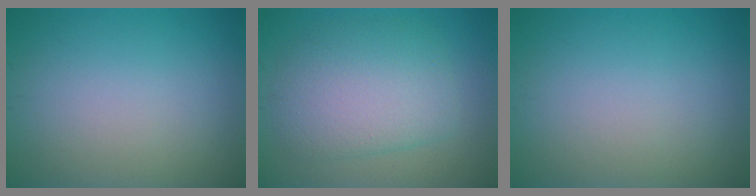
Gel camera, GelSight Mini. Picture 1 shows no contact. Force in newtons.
{"total": 6.0, "press": 6.0, "slide": 0.2}
{"total": 0.0}